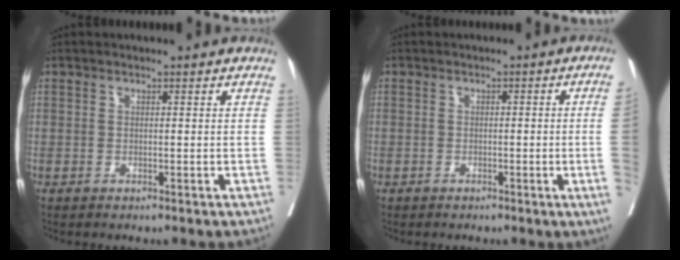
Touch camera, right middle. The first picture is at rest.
{"total": 3.9, "force": [-0.7, -1.2, 3.7], "torque": [-0.045, -0.005, -0.009]}